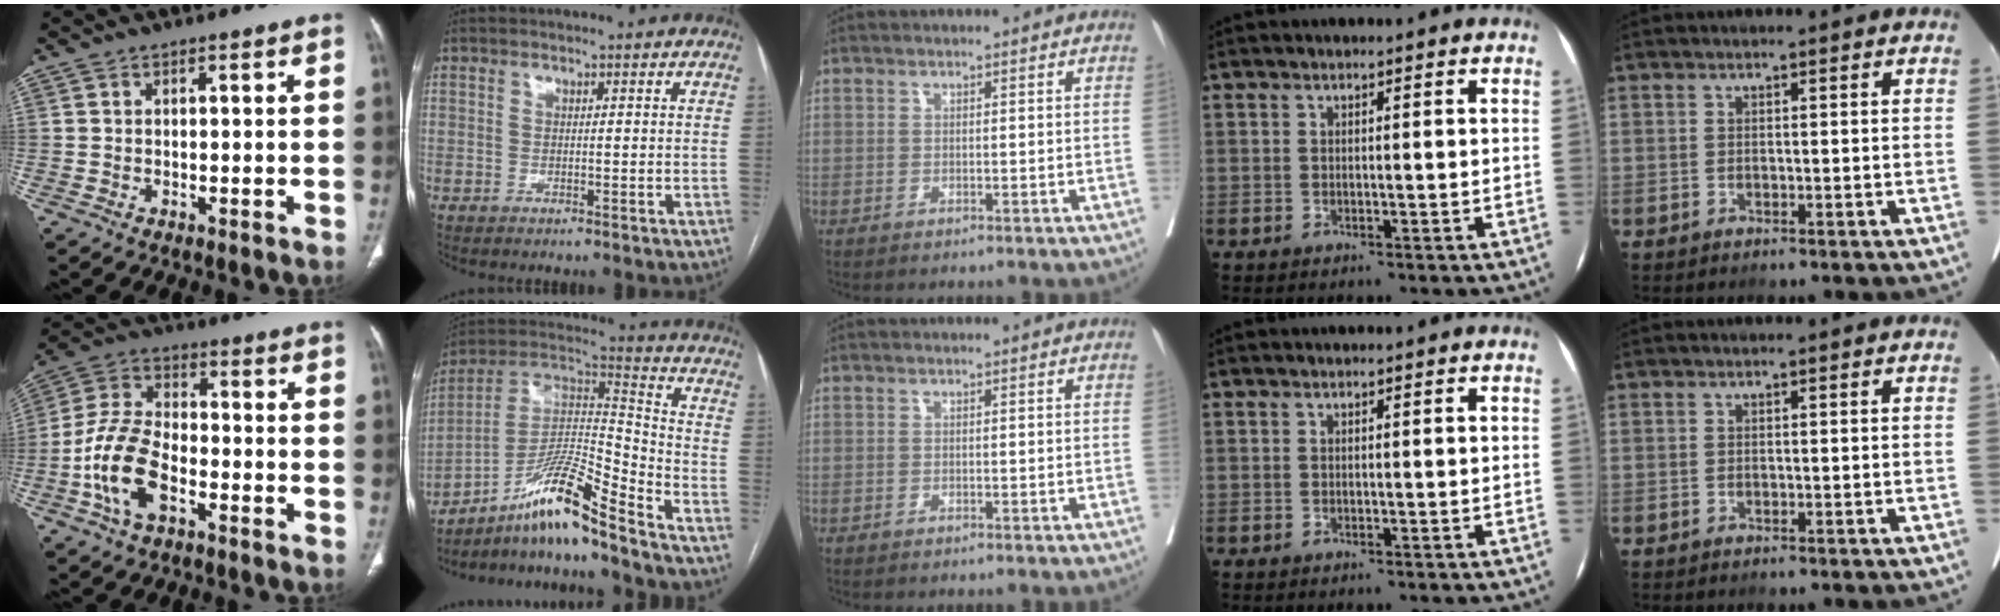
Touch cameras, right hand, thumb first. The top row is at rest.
{"thumb": {"total": 12.5, "force": [-4.7, 6.9, 9.3], "torque": [-0.189, 0.030, -0.092]}, "index": {"total": 14.0, "force": [-10.6, -0.4, 9.1], "torque": [-0.170, 0.017, -0.190]}, "middle": {"total": 0.6, "force": [0.6, -0.1, -0.1], "torque": [-0.001, 0.002, 0.011]}}